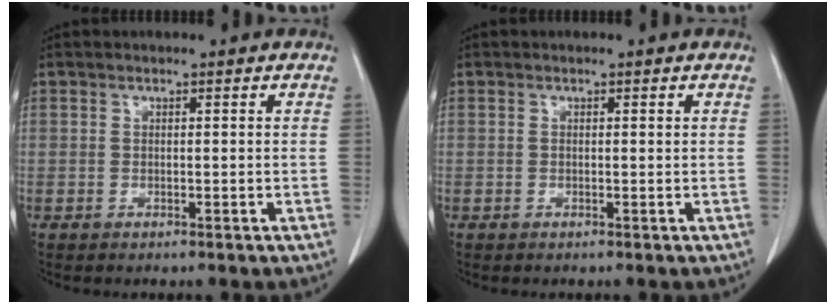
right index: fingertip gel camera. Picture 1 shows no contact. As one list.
[{"total": 0.0}]